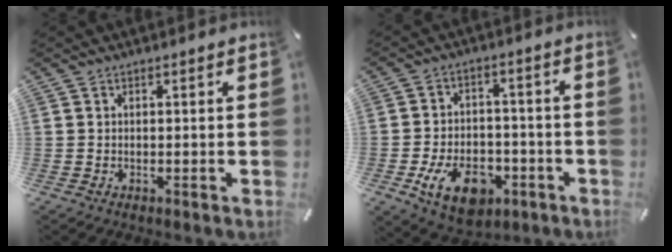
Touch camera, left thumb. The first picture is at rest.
{"total": 13.2, "force": [-5.7, 8.4, 8.4], "torque": [-0.147, 0.029, -0.099]}